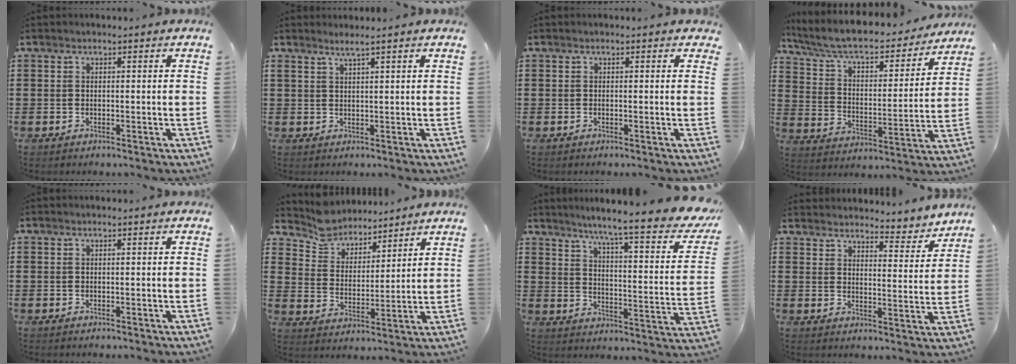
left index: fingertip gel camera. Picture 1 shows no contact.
{"total": 1.7, "force": [1.4, -0.5, 0.9], "torque": [-0.019, -0.002, 0.025]}
{"total": 0.0}
{"total": 7.4, "force": [6.4, 1.4, 3.4], "torque": [-0.095, -0.044, 0.106]}
{"total": 0.0}
{"total": 6.6, "force": [6.3, 2.1, 0.0], "torque": [-0.035, -0.031, 0.115]}
{"total": 7.3, "force": [5.7, -0.4, 4.5], "torque": [-0.095, -0.050, 0.083]}
{"total": 3.9, "force": [3.9, 0.2, 0.3], "torque": [-0.012, -0.033, 0.060]}